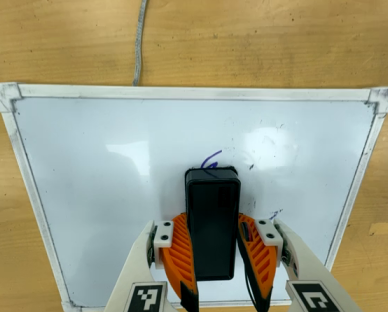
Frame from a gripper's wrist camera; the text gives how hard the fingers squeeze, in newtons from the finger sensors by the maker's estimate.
{"total": 11.1, "left": 10.8, "right": 11.4}